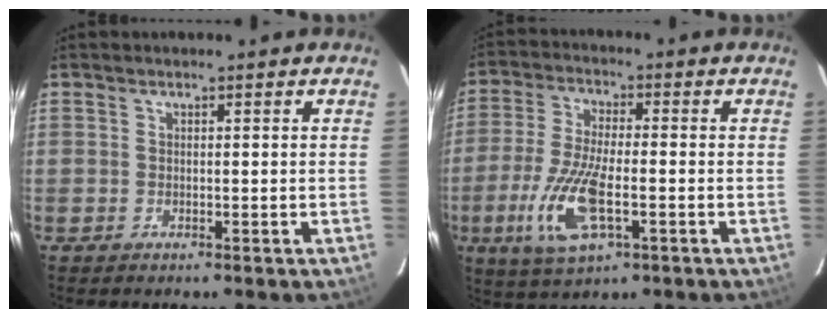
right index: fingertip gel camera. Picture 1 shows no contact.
{"total": 12.7, "force": [-4.2, 4.4, 11.1], "torque": [-0.243, -0.015, -0.080]}